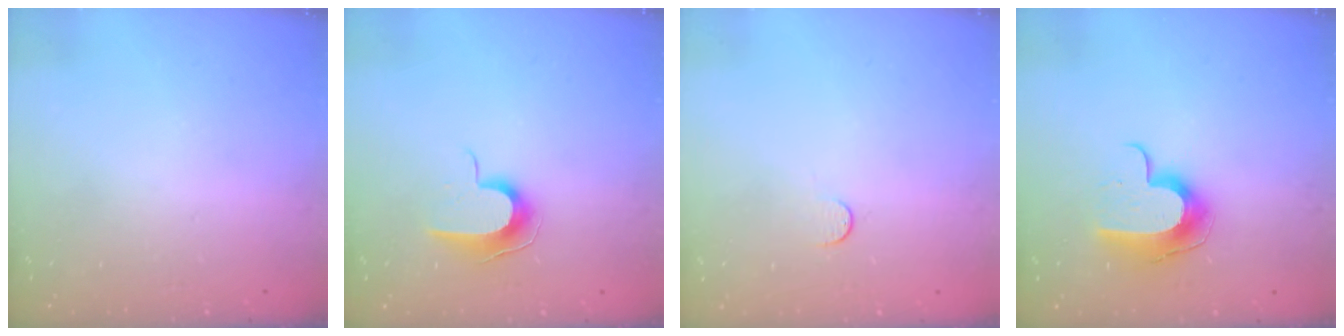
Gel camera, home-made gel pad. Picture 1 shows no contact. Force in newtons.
{"total": 8.9, "press": 8.9, "slide": 0.8}
{"total": 3.3, "press": 3.2, "slide": 0.3}
{"total": 11.5, "press": 11.4, "slide": 0.9}